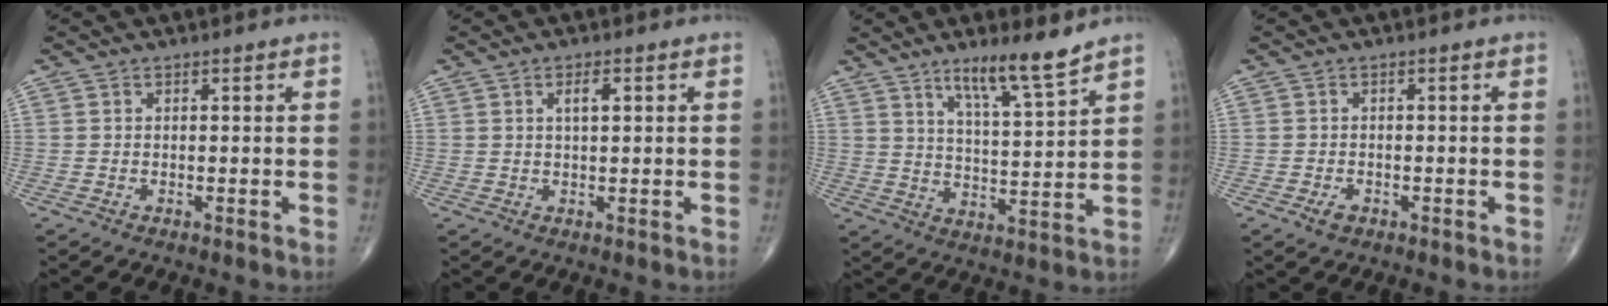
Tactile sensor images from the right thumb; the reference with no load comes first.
{"total": 2.6, "force": [0.9, 0.9, 2.2], "torque": [-0.038, -0.002, 0.015]}
{"total": 9.6, "force": [7.0, 0.8, 6.5], "torque": [-0.106, -0.053, 0.123]}
{"total": 2.0, "force": [-1.0, 1.3, 1.1], "torque": [-0.017, 0.002, -0.015]}